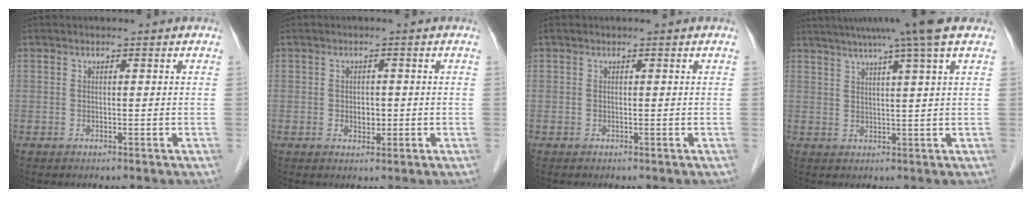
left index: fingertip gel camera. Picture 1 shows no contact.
{"total": 2.0, "force": [-0.5, 1.4, 1.4], "torque": [-0.022, -0.003, -0.005]}
{"total": 0.0}
{"total": 9.5, "force": [6.9, -1.9, 6.3], "torque": [-0.098, 0.013, 0.086]}